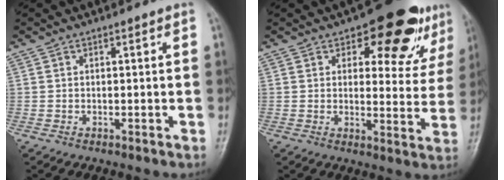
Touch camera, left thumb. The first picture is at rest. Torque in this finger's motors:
{"motor_torque": [0.07, 0.32, 0.11, 0.03, 0.10]}